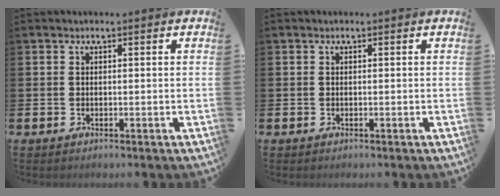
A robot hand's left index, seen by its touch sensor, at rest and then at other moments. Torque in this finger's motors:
{"motor_torque": [0.00, 0.00, 0.00, 0.00]}